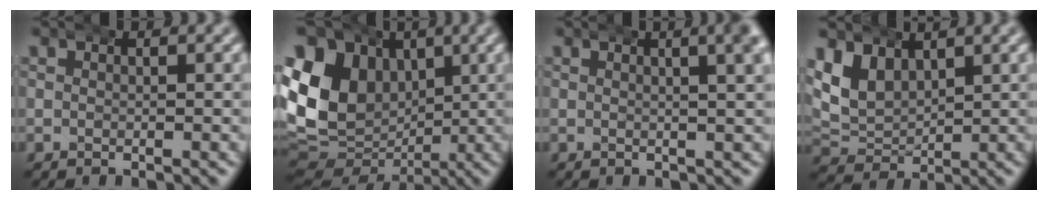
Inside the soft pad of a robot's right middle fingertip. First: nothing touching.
{"total": 16.8, "force": [0.7, 14.2, 8.8], "torque": [-0.177, -0.025, 0.010]}
{"total": 4.7, "force": [2.3, 1.5, 3.8], "torque": [-0.039, 0.021, 0.027]}
{"total": 7.3, "force": [1.1, 6.3, 3.6], "torque": [-0.105, -0.010, 0.020]}